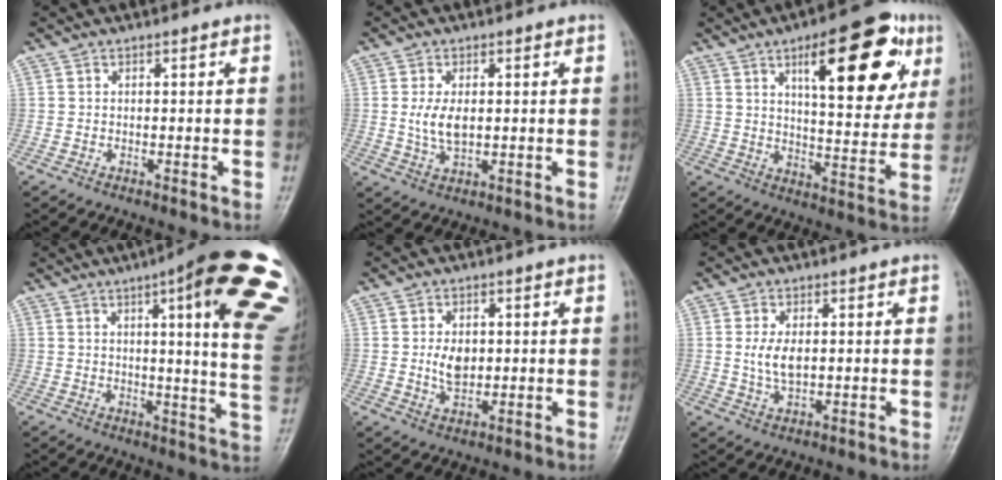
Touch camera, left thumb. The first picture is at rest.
{"total": 5.2, "force": [0.4, 2.8, 4.3], "torque": [-0.089, -0.006, 0.012]}
{"total": 18.3, "force": [7.8, 7.2, 14.9], "torque": [-0.152, -0.017, 0.103]}
{"total": 24.2, "force": [10.8, 4.1, 21.2], "torque": [-0.214, -0.024, 0.121]}
{"total": 4.8, "force": [0.5, 3.2, 3.6], "torque": [-0.051, -0.007, 0.012]}
{"total": 4.7, "force": [0.5, 2.5, 3.9], "torque": [-0.079, -0.007, 0.014]}